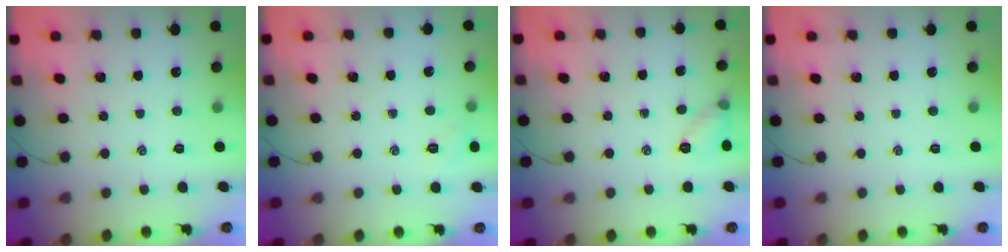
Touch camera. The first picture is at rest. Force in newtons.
{"total": 5.6, "press": 5.4, "slide": 1.6}
{"total": 6.9, "press": 6.7, "slide": 1.5}
{"total": 0.0}